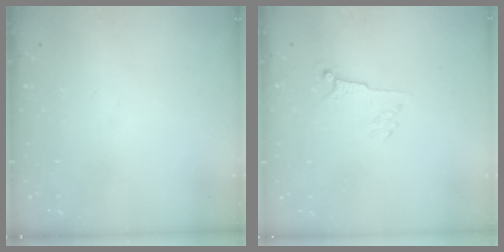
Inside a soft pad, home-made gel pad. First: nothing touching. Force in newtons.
{"total": 4.5, "press": 4.4, "slide": 1.0}